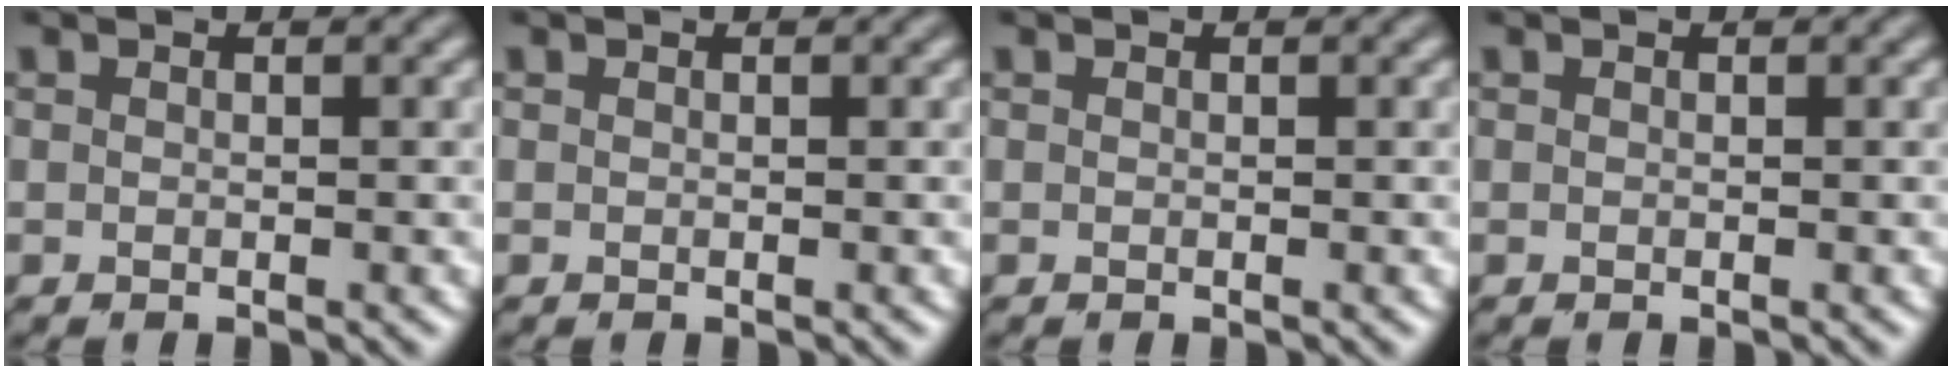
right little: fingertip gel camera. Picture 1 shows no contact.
{"total": 0.0}
{"total": 0.0}
{"total": 0.0}